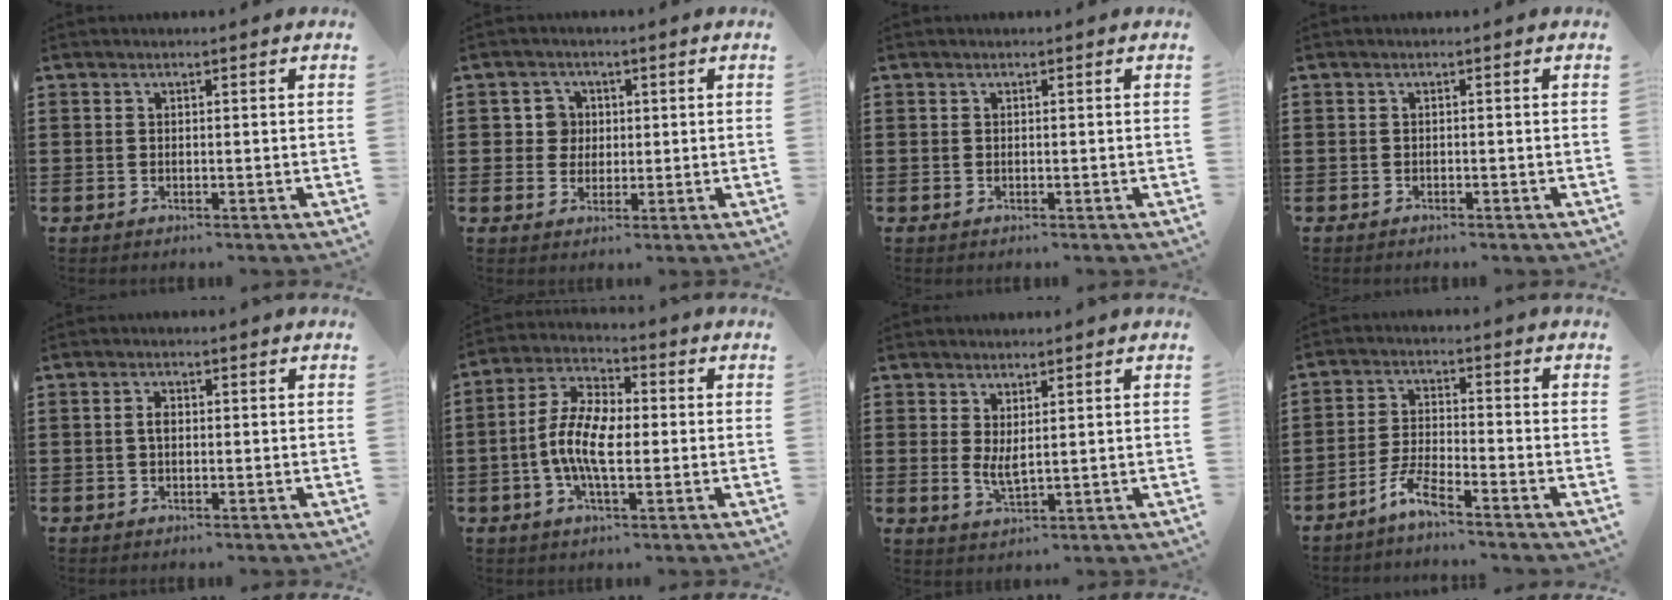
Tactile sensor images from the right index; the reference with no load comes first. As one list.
[{"total": 3.5, "force": [0.4, 3.3, 1.0], "torque": [-0.035, 0.010, 0.004]}, {"total": 0.0}, {"total": 0.6, "force": [-0.5, 0.1, 0.2], "torque": [-0.004, -0.001, -0.012]}, {"total": 1.7, "force": [0.0, 0.7, 1.5], "torque": [-0.030, 0.004, -0.001]}, {"total": 8.9, "force": [-1.4, 3.9, 7.8], "torque": [-0.178, -0.003, -0.032]}, {"total": 2.9, "force": [1.1, 1.0, 2.5], "torque": [-0.051, 0.000, 0.021]}, {"total": 4.9, "force": [-4.0, 0.2, 2.8], "torque": [-0.069, -0.005, -0.082]}]